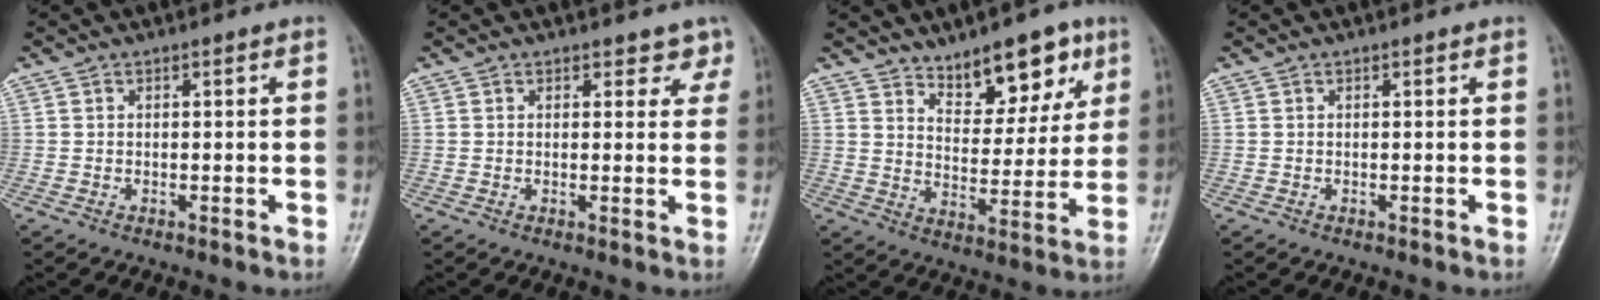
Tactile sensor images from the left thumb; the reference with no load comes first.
{"total": 2.8, "force": [2.2, 1.7, 0.7], "torque": [0.021, -0.011, 0.017]}
{"total": 11.3, "force": [7.3, 5.5, 6.6], "torque": [-0.056, -0.049, 0.117]}
{"total": 0.0}